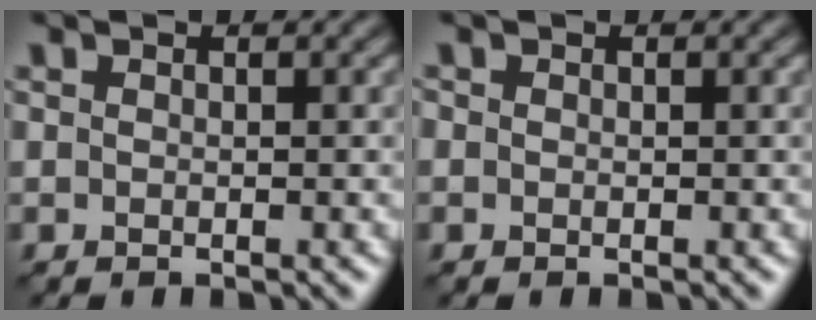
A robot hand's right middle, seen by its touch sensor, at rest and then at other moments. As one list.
[{"total": 0.9, "force": [0.4, 0.6, 0.4], "torque": [-0.005, 0.012, -0.006]}]